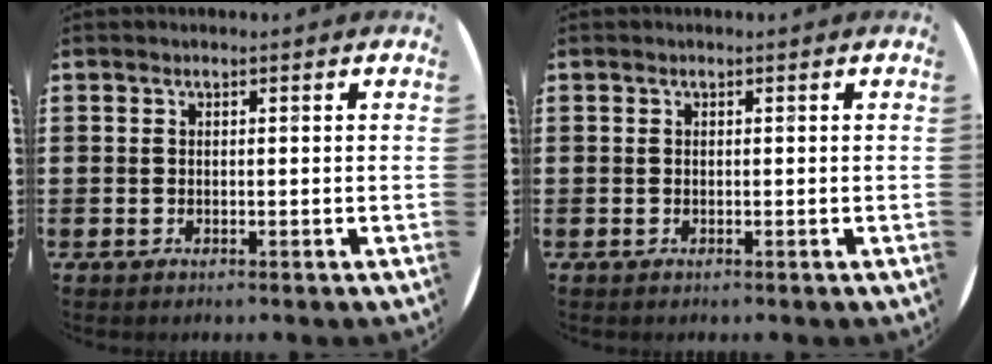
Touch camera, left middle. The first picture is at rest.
{"total": 0.0}